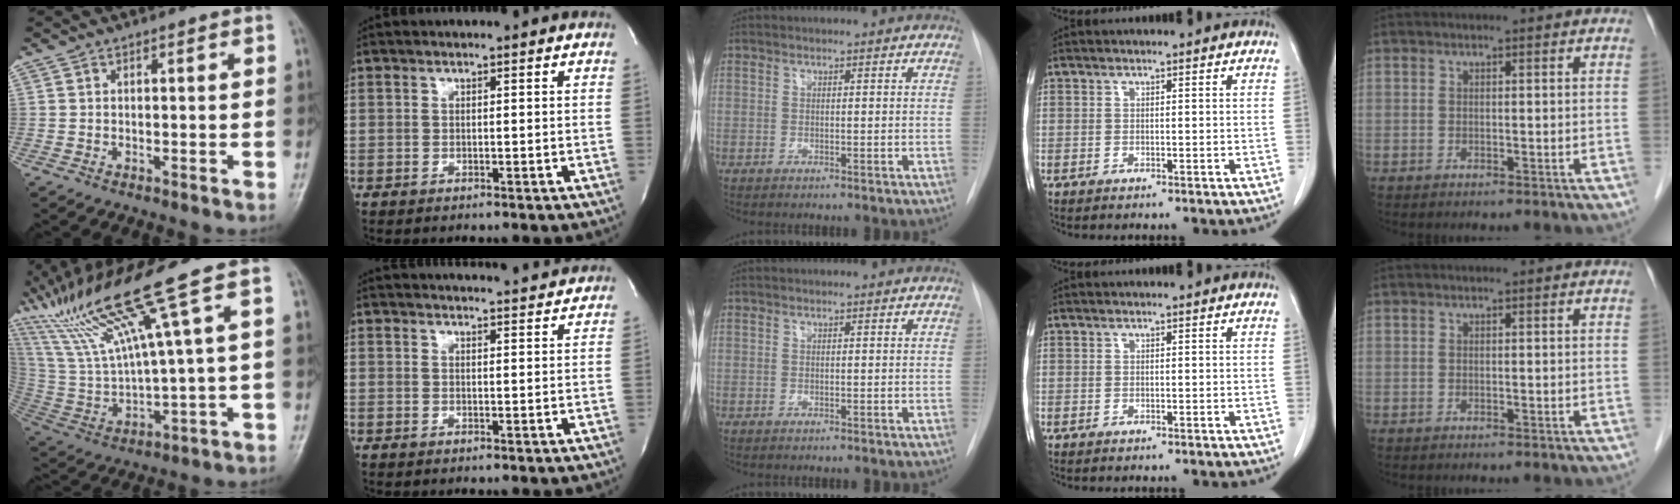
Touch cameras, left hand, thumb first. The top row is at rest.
{"thumb": {"total": 18.0, "force": [11.0, -0.1, 14.3], "torque": [-0.284, -0.029, 0.212]}, "index": {"total": 9.1, "force": [8.9, 0.6, 1.7], "torque": [-0.020, 0.007, 0.101]}}